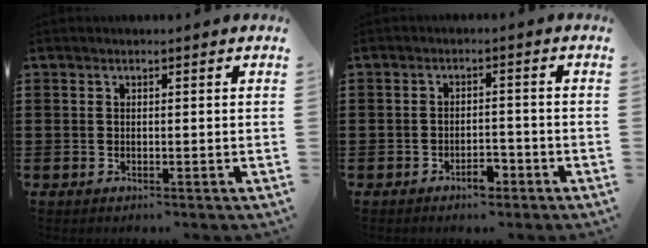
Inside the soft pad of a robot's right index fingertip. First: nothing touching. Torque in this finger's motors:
{"motor_torque": [-0.13, 0.21, 0.14, 0.03]}